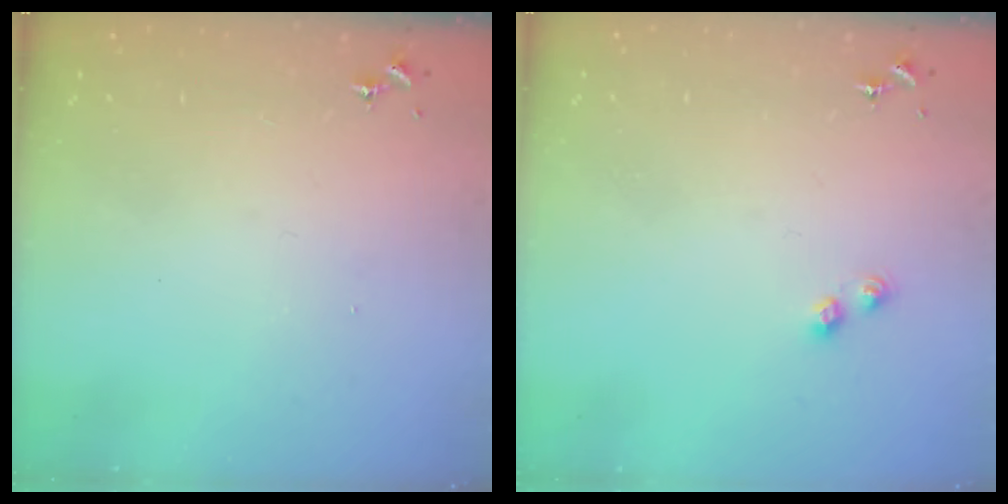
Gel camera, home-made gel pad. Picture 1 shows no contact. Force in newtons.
{"total": 3.6, "press": 3.6, "slide": 0.4}